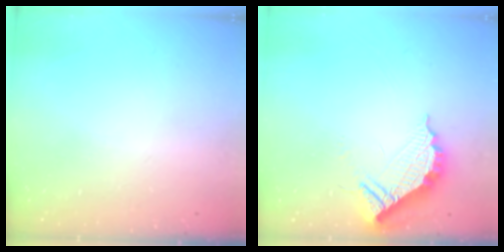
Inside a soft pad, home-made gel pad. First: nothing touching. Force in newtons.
{"total": 11.2, "press": 11.1, "slide": 1.0}